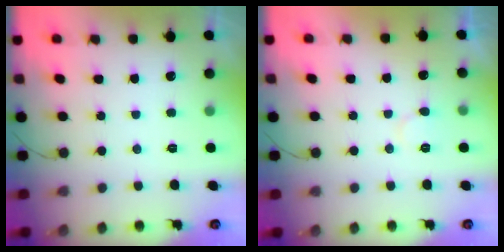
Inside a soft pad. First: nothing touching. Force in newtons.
{"total": 6.4, "press": 6.4, "slide": 0.5}